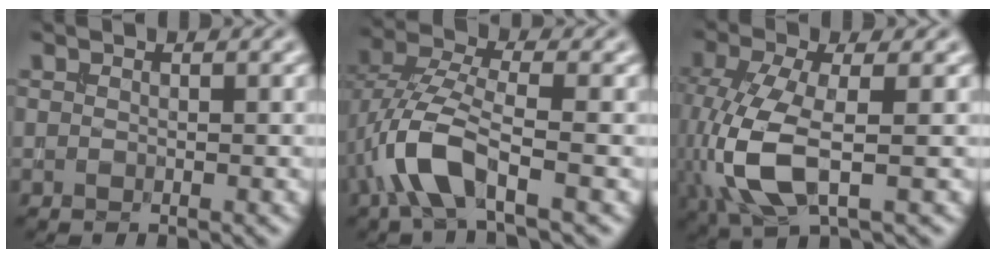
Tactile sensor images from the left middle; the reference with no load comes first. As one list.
[{"total": 5.9, "force": [-2.6, 2.0, 4.9], "torque": [-0.110, 0.006, -0.062]}, {"total": 7.4, "force": [-1.3, 2.8, 6.7], "torque": [-0.170, -0.003, -0.029]}]